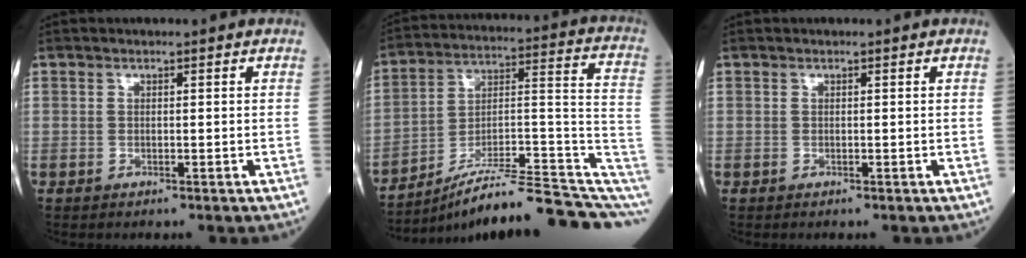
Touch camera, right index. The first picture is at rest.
{"total": 19.3, "force": [-14.9, 1.8, 12.2], "torque": [-0.127, 0.049, -0.227]}
{"total": 0.0}